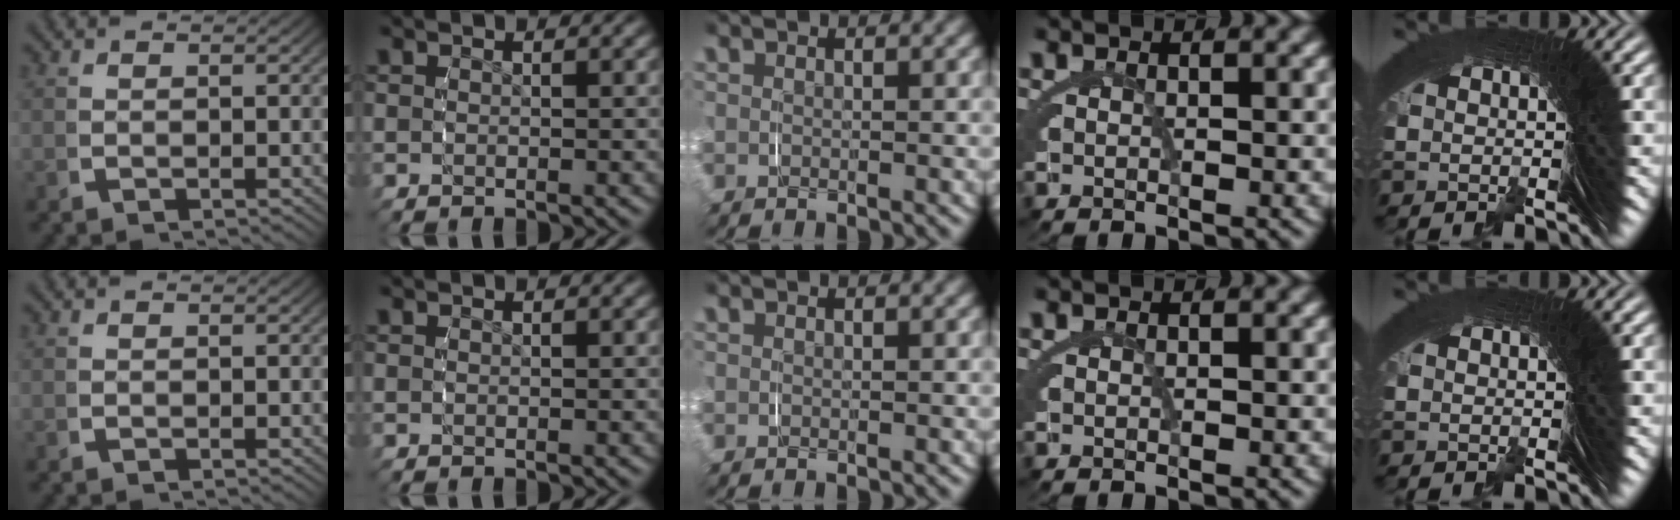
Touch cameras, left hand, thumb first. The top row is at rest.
{}